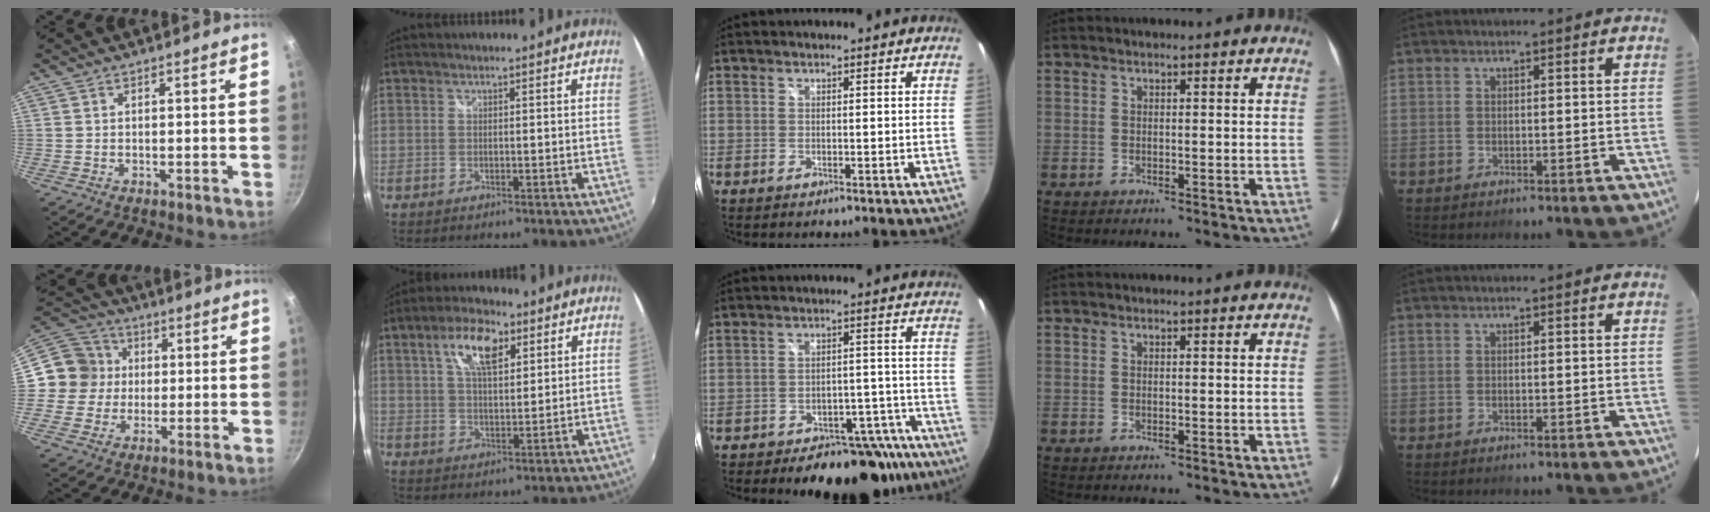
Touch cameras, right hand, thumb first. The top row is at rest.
{"thumb": {"total": 10.8, "force": [0.5, 10.5, 2.8], "torque": [-0.013, 0.027, -0.008]}, "index": {"total": 9.4, "force": [4.3, 4.1, 7.3], "torque": [-0.131, 0.019, 0.075]}, "middle": {"total": 17.6, "force": [-14.4, 7.7, 6.7], "torque": [-0.089, 0.027, -0.163]}}